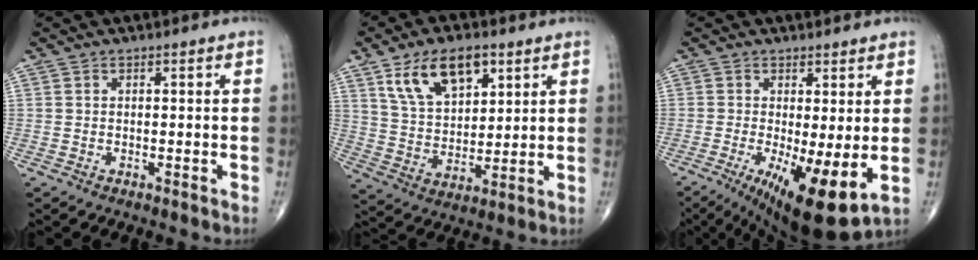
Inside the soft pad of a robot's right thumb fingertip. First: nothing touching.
{"total": 13.3, "force": [6.9, 7.2, 8.8], "torque": [-0.130, -0.024, 0.133]}
{"total": 12.4, "force": [-2.3, 3.5, 11.7], "torque": [-0.190, -0.025, -0.024]}